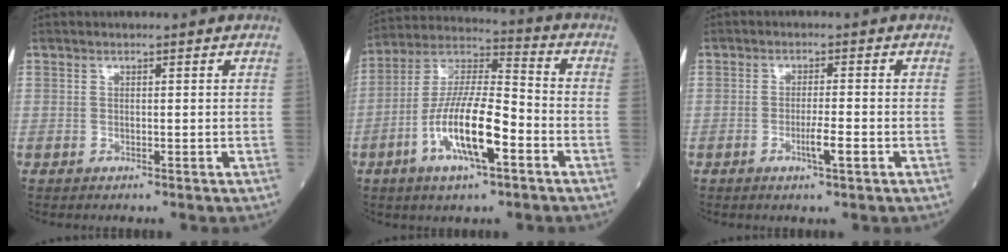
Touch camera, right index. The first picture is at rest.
{"total": 14.0, "force": [-5.0, 2.9, 12.7], "torque": [-0.252, -0.001, -0.091]}
{"total": 3.1, "force": [-1.2, -0.1, 2.8], "torque": [-0.050, -0.003, -0.019]}